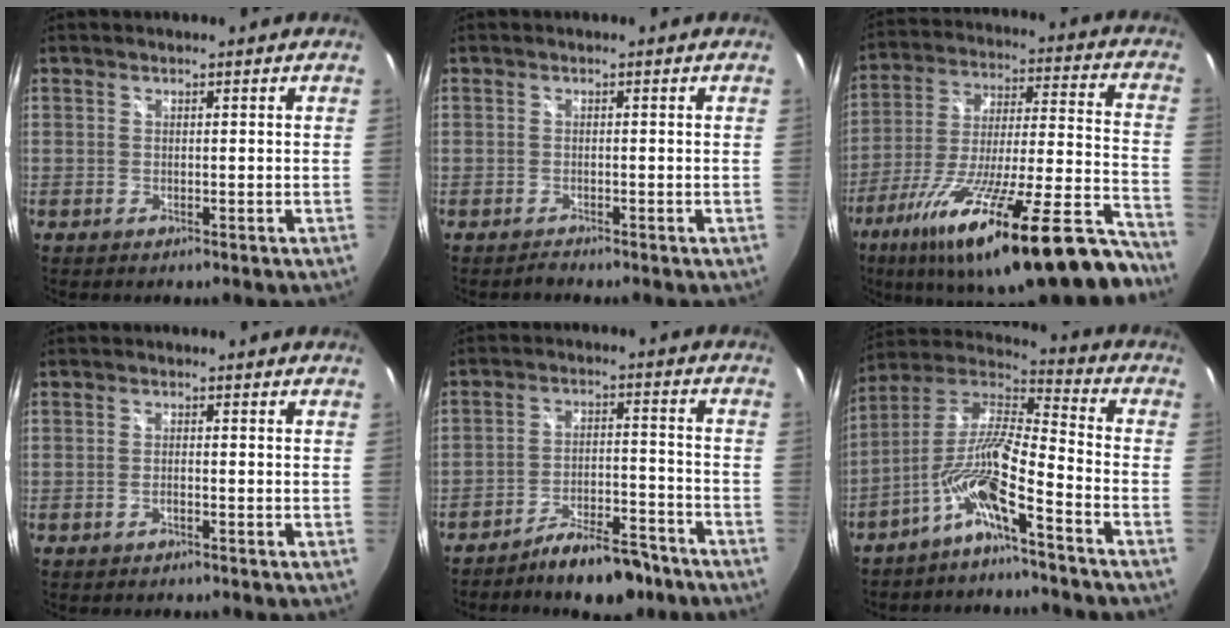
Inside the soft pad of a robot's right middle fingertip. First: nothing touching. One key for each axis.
{"total": 0.8, "fx": -0.8, "fy": 0.0, "fz": 0.1, "tx": -0.001, "ty": -0.005, "tz": -0.018}
{"total": 31.6, "fx": -23.4, "fy": 4.2, "fz": 20.8, "tx": -0.333, "ty": -0.068, "tz": -0.360}
{"total": 1.1, "fx": -0.9, "fy": 0.2, "fz": 0.7, "tx": -0.016, "ty": 0.001, "tz": -0.017}
{"total": 10.0, "fx": -8.1, "fy": 3.2, "fz": 4.9, "tx": -0.088, "ty": 0.016, "tz": -0.120}
{"total": 10.7, "fx": -6.4, "fy": 0.8, "fz": 8.6, "tx": -0.172, "ty": 0.009, "tz": -0.126}